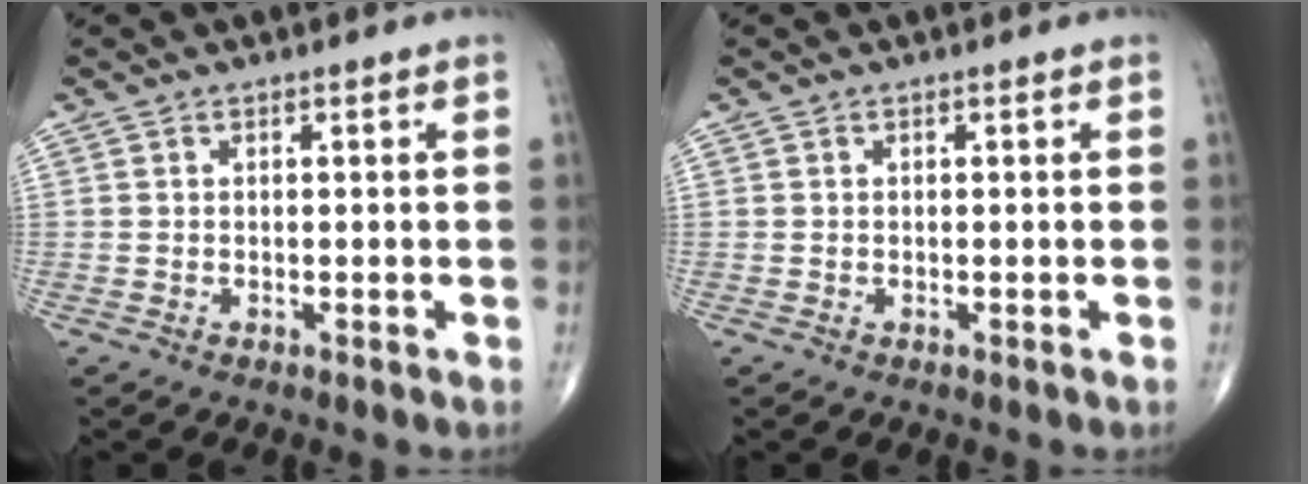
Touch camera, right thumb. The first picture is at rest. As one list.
[{"total": 0.0}]